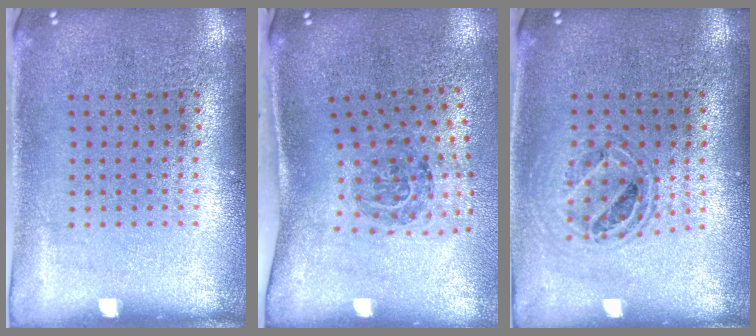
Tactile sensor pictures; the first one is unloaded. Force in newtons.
{"total": 1.8, "press": 1.1, "slide": 1.4}
{"total": 0.9, "press": 0.9, "slide": 0.1}